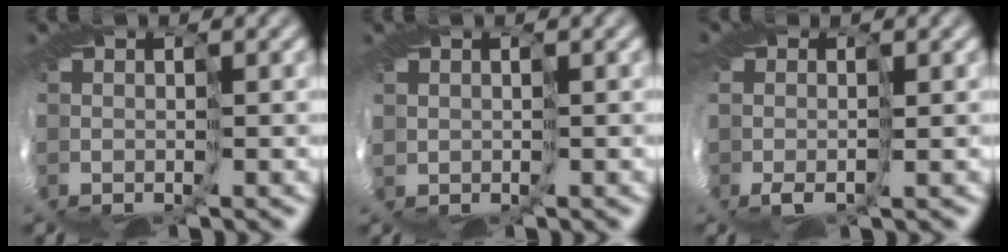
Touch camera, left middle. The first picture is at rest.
{"total": 0.9, "force": [0.4, 0.8, -0.1], "torque": [0.006, -0.002, 0.016]}
{"total": 3.4, "force": [-0.3, 2.6, 2.2], "torque": [-0.061, -0.005, 0.004]}